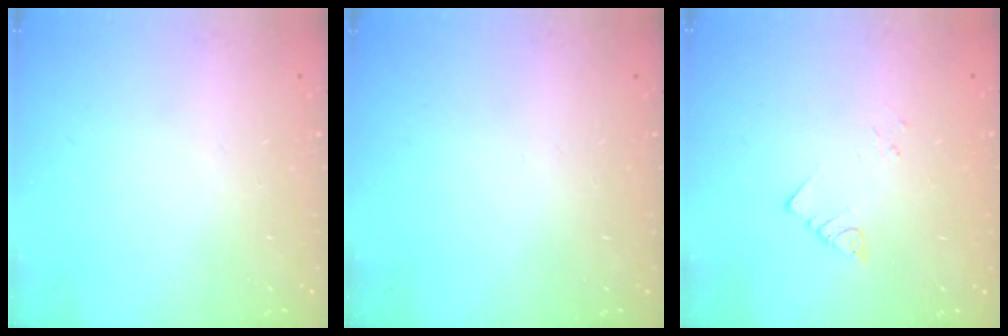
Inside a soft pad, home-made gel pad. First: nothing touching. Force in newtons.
{"total": 0.0}
{"total": 2.8, "press": 2.8, "slide": 0.2}